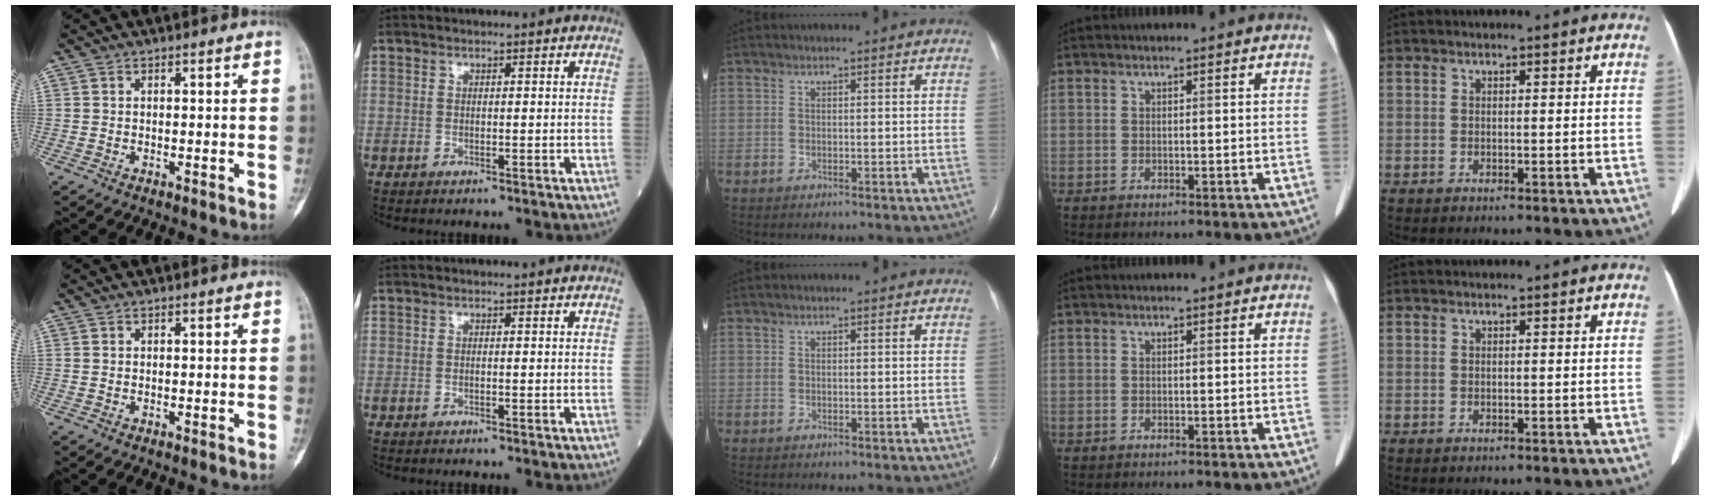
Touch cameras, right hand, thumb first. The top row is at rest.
{}